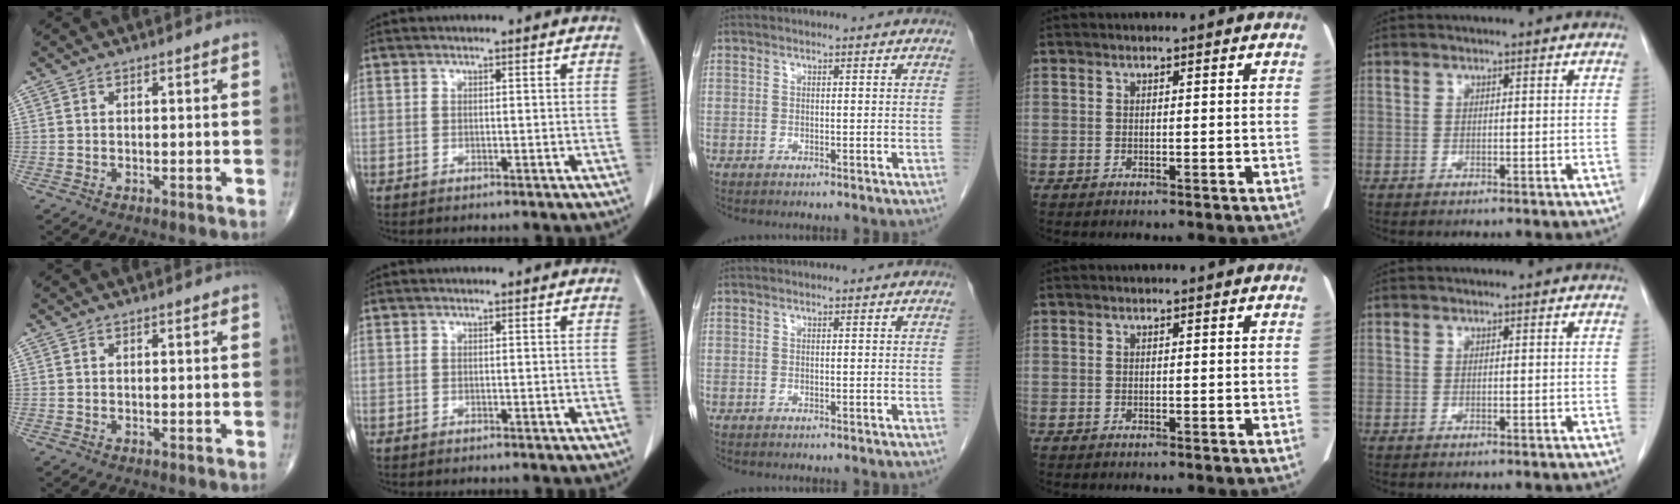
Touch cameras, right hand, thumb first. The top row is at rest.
{}